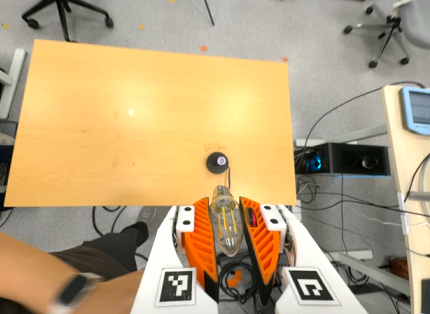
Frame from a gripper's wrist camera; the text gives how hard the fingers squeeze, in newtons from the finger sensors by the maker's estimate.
{"total": 13.4, "left": 14.0, "right": 12.7}